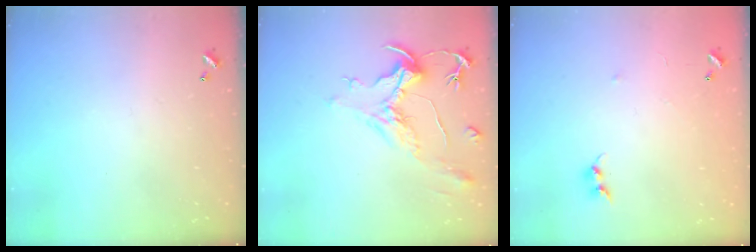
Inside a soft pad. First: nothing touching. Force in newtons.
{"total": 2.1, "press": 1.6, "slide": 1.4}
{"total": 6.4, "press": 6.3, "slide": 0.6}